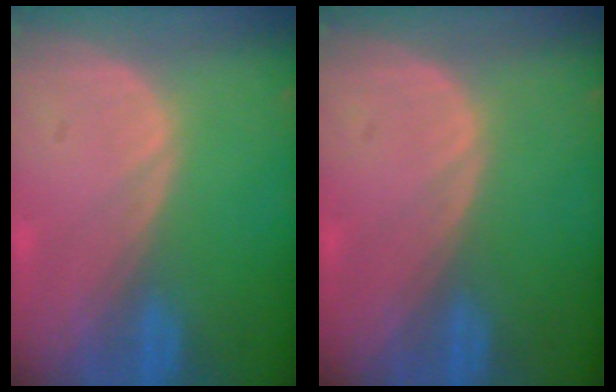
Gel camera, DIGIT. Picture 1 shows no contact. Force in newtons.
{"total": 0.0}